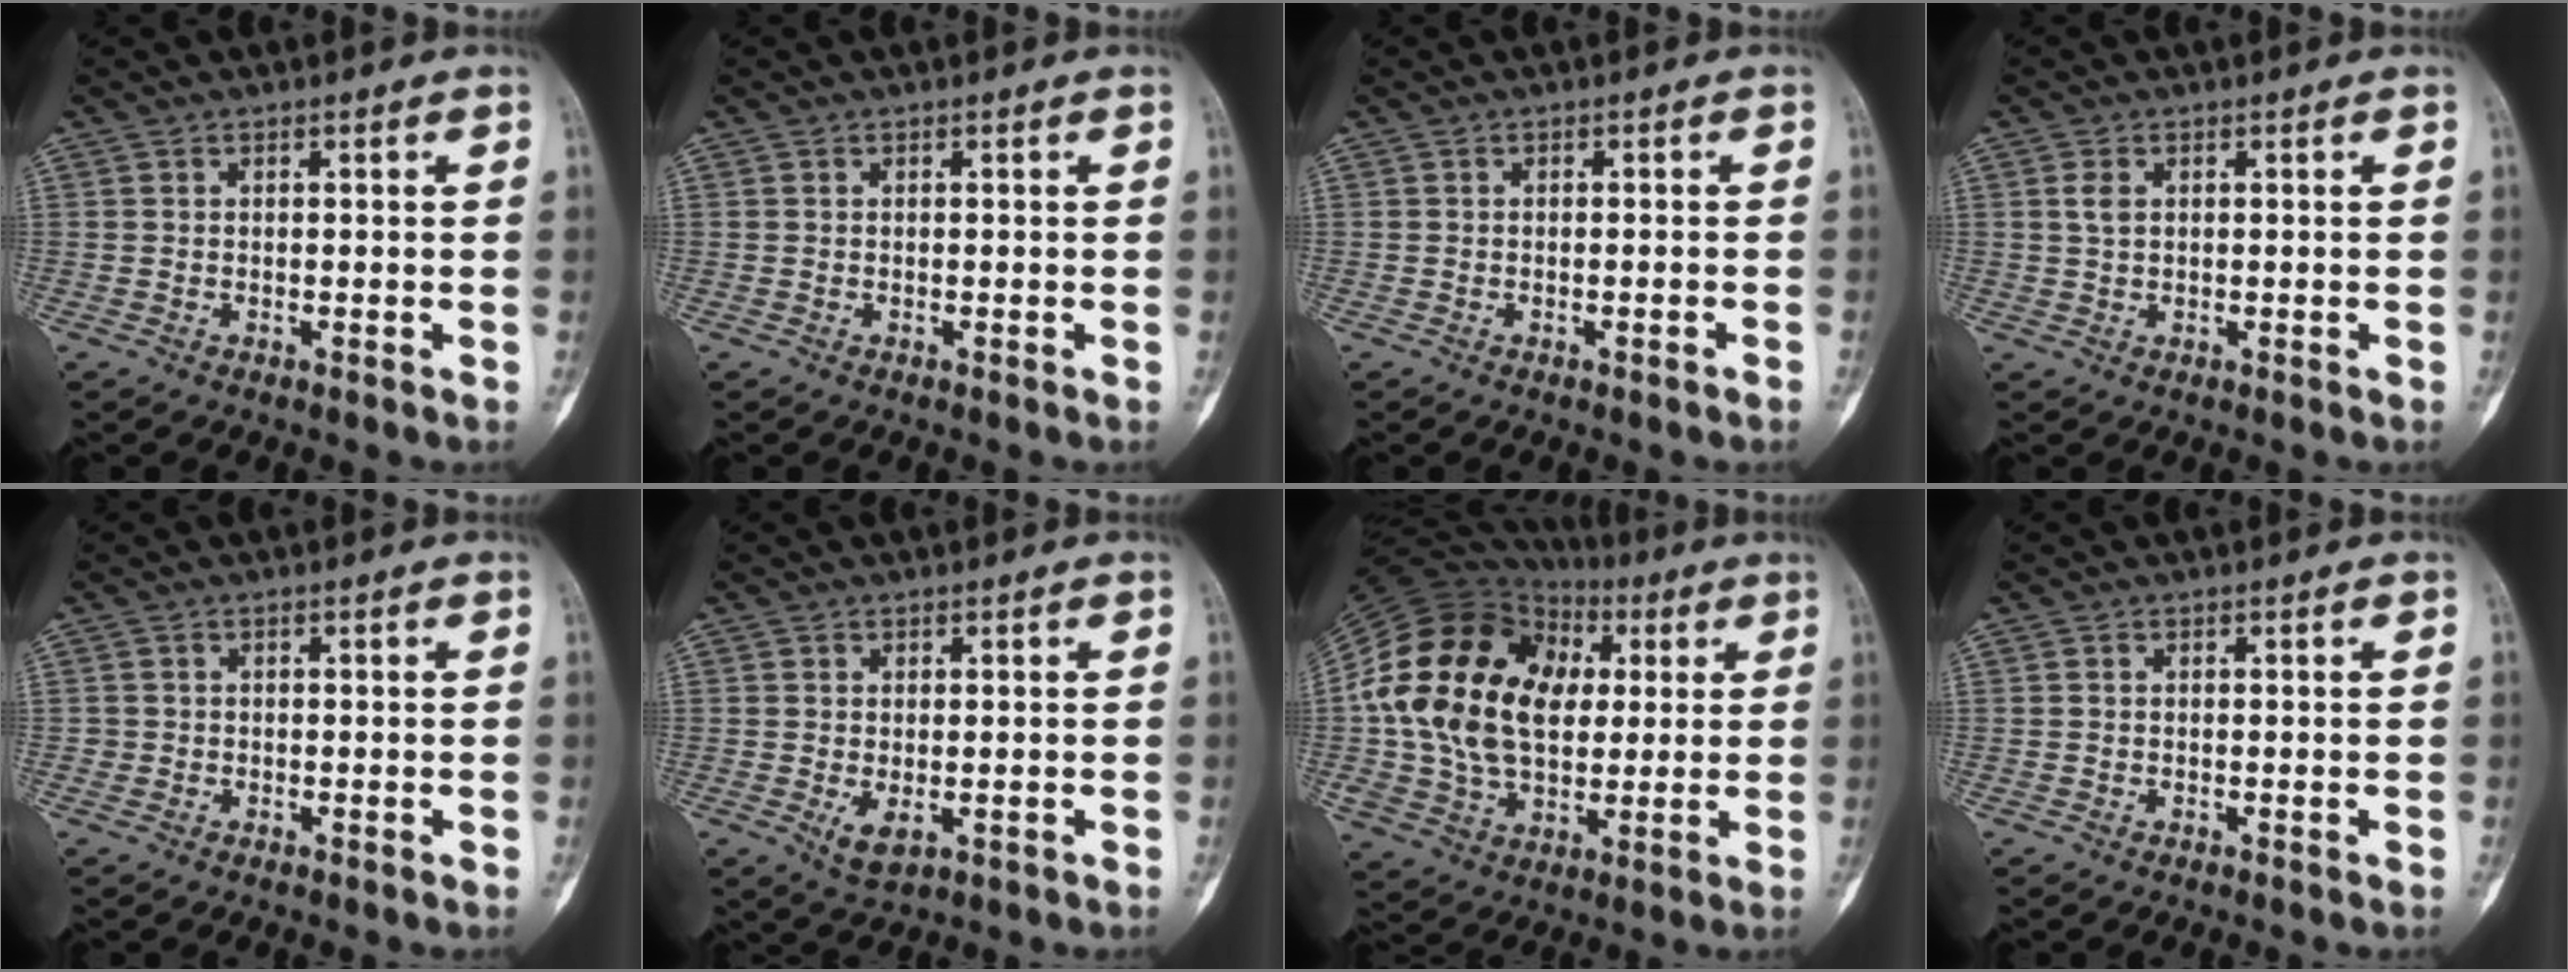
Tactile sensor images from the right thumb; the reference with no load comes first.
{"total": 0.0}
{"total": 0.9, "force": [-0.6, 0.0, 0.7], "torque": [-0.018, 0.007, -0.004]}
{"total": 3.8, "force": [0.5, 2.2, 3.0], "torque": [-0.075, 0.007, 0.007]}
{"total": 0.6, "force": [-0.2, 0.5, 0.0], "torque": [-0.001, 0.002, -0.007]}
{"total": 3.5, "force": [-0.8, 1.9, 2.9], "torque": [-0.046, -0.008, -0.003]}
{"total": 25.3, "force": [3.7, 17.0, 18.4], "torque": [-0.348, 0.014, 0.069]}
{"total": 0.0}